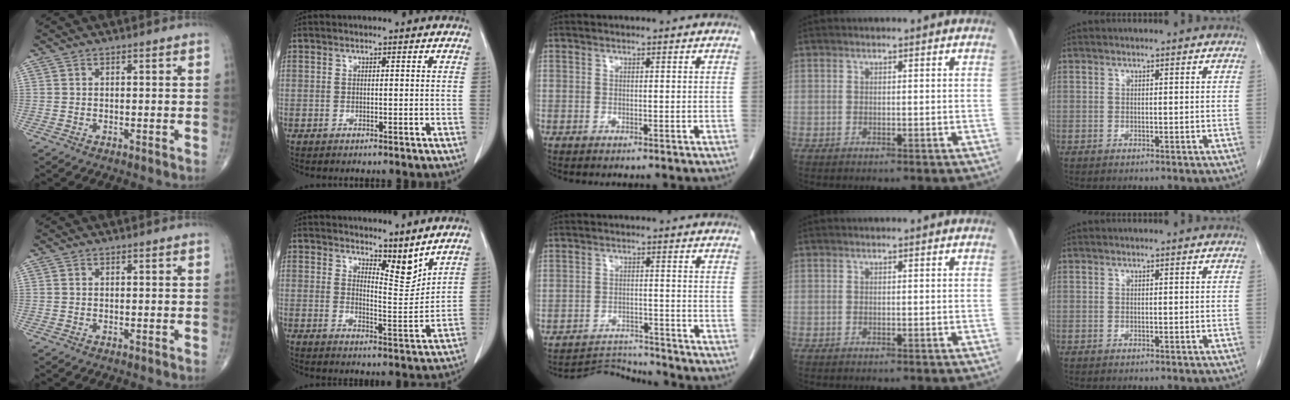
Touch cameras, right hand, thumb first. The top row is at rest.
{"index": {"total": 5.5, "force": [4.8, 1.1, 2.4], "torque": [-0.034, -0.016, 0.083]}, "middle": {"total": 5.2, "force": [-4.9, -0.4, -1.7], "torque": [0.032, 0.004, -0.079]}}